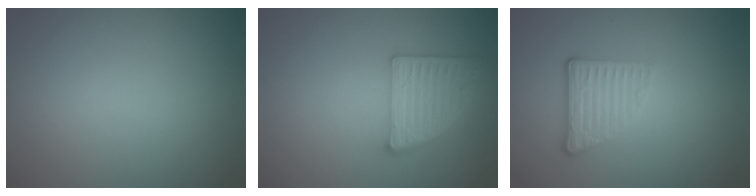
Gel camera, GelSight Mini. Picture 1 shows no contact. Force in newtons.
{"total": 4.5, "press": 4.0, "slide": 2.1}
{"total": 3.0, "press": 2.1, "slide": 2.1}